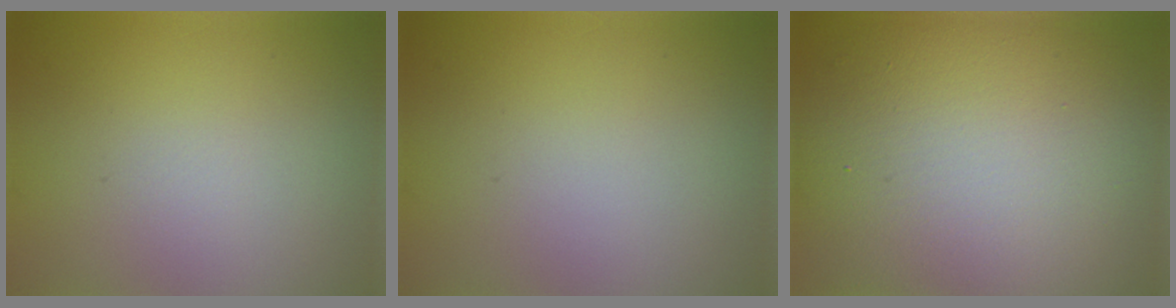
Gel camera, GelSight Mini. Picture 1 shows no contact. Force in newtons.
{"total": 0.0}
{"total": 14.2, "press": 14.2, "slide": 1.1}